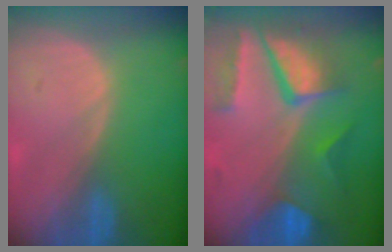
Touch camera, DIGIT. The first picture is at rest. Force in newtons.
{"total": 10.4, "press": 8.8, "slide": 5.5}